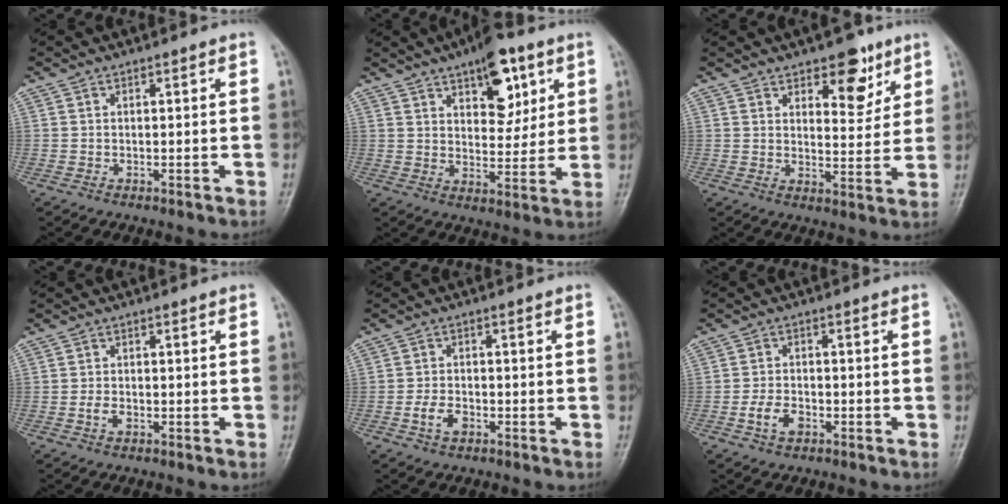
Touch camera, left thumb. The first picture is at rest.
{"total": 11.8, "force": [6.0, 5.7, 8.4], "torque": [-0.087, -0.027, 0.089]}
{"total": 8.9, "force": [5.4, 4.4, 5.5], "torque": [-0.042, -0.032, 0.076]}
{"total": 2.0, "force": [-0.6, 1.3, 1.4], "torque": [-0.025, 0.003, -0.013]}
{"total": 3.9, "force": [-1.6, 2.5, 2.5], "torque": [-0.045, 0.011, -0.031]}
{"total": 4.4, "force": [-1.9, 2.8, 2.8], "torque": [-0.050, 0.012, -0.035]}